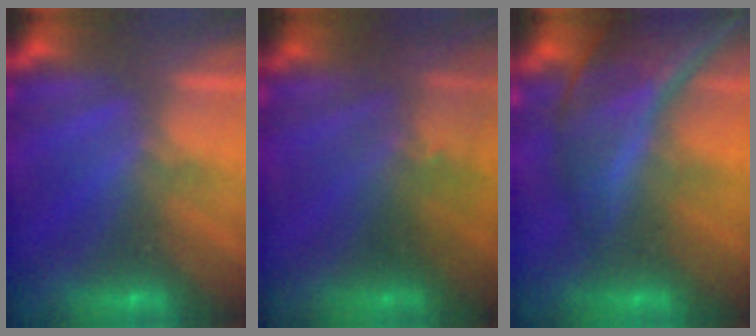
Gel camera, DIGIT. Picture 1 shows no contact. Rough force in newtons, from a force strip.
{"total": 2.9}
{"total": 7.8}